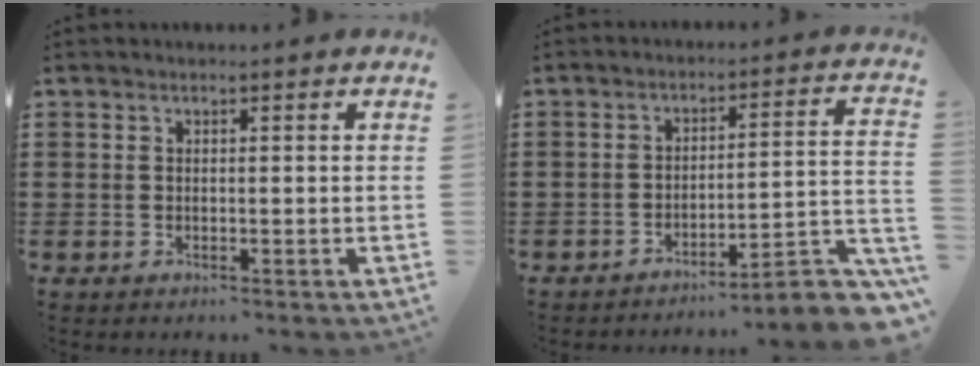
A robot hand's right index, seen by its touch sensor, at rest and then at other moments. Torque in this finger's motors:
{"motor_torque": [1.44, -0.70, 0.42, 0.05]}